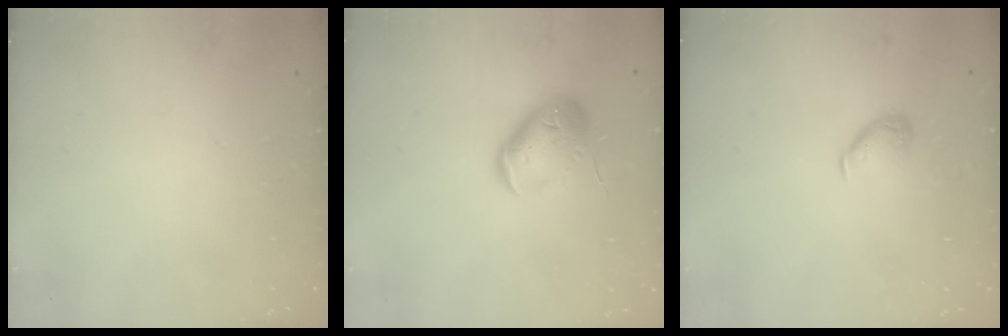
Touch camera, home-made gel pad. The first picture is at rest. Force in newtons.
{"total": 11.9, "press": 11.8, "slide": 1.4}
{"total": 5.8, "press": 5.7, "slide": 0.6}